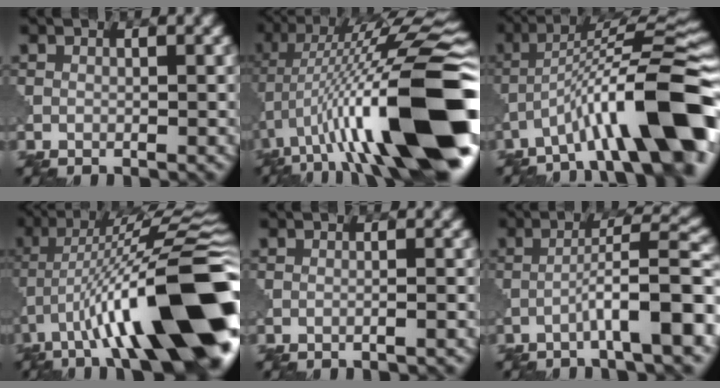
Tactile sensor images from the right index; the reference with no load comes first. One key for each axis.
{"total": 17.9, "fx": -4.0, "fy": 4.2, "fz": 16.9, "tx": -0.265, "ty": 0.041, "tz": -0.065}
{"total": 12.4, "fx": -6.3, "fy": 2.2, "fz": 10.4, "tx": -0.149, "ty": 0.025, "tz": -0.090}
{"total": 17.3, "fx": -6.0, "fy": 4.5, "fz": 15.6, "tx": -0.232, "ty": 0.041, "tz": -0.096}
{"total": 0.8, "fx": -0.5, "fy": 0.3, "fz": 0.6, "tx": 0.002, "ty": 0.006, "tz": -0.019}
{"total": 6.8, "fx": -2.9, "fy": 0.8, "fz": 6.1, "tx": -0.086, "ty": 0.026, "tz": -0.052}